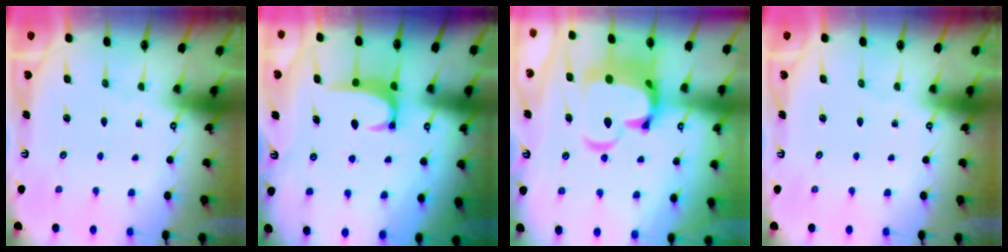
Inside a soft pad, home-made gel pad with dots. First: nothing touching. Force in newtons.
{"total": 2.1, "press": 2.1, "slide": 0.5}
{"total": 10.5, "press": 10.3, "slide": 1.9}
{"total": 0.0}